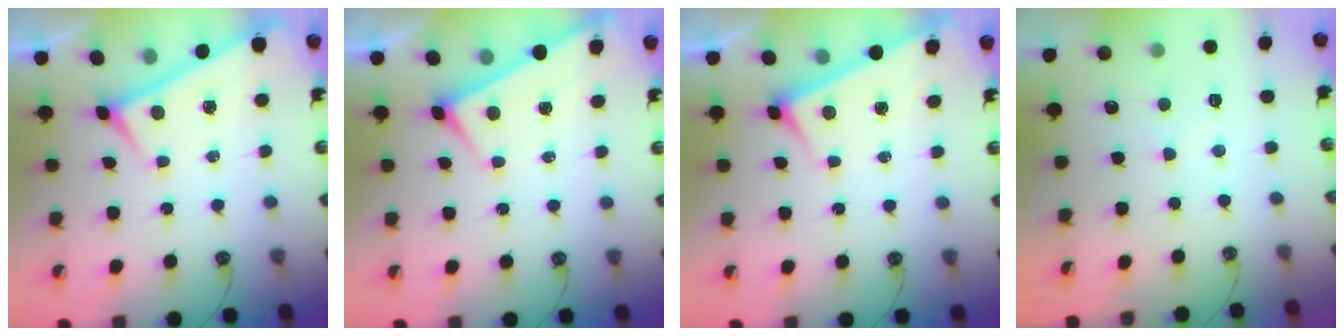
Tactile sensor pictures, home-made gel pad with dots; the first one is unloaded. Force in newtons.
{"total": 1.2, "press": 1.1, "slide": 0.4}
{"total": 3.1, "press": 3.1, "slide": 0.1}
{"total": 0.8, "press": 0.6, "slide": 0.6}